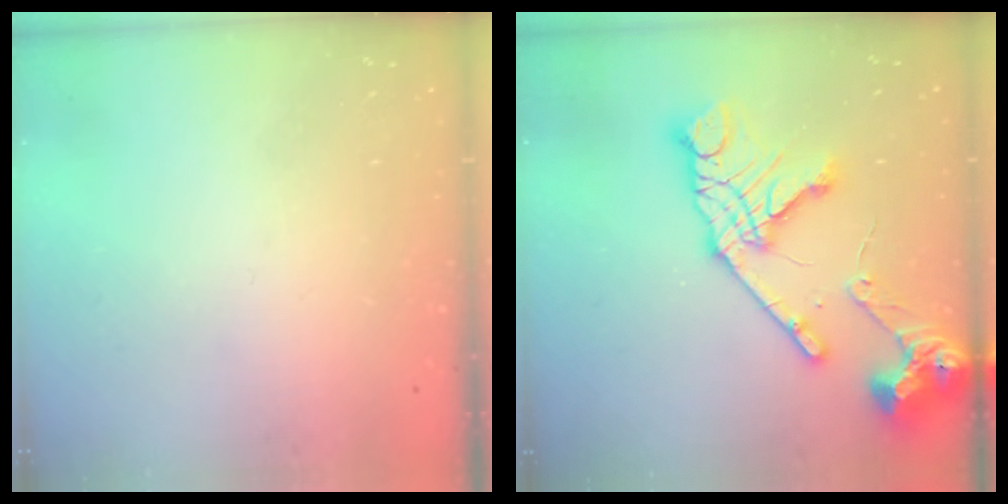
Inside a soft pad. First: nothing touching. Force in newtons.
{"total": 20.0, "press": 19.9, "slide": 2.5}